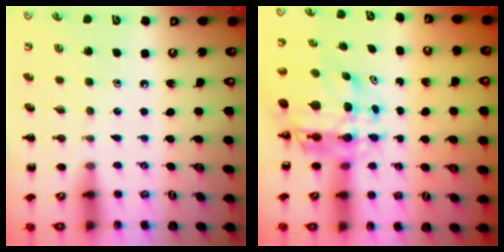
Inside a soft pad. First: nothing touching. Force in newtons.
{"total": 10.4, "press": 9.8, "slide": 3.5}